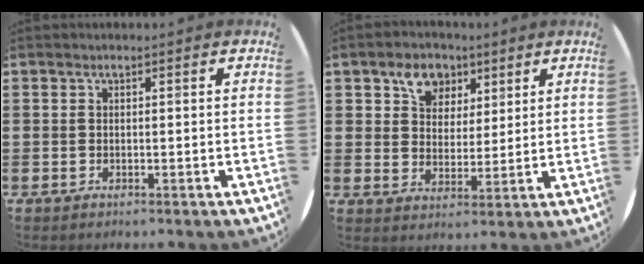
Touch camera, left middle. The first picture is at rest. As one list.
[{"total": 5.6, "force": [3.6, 4.1, 1.4], "torque": [-0.030, 0.007, 0.064]}]